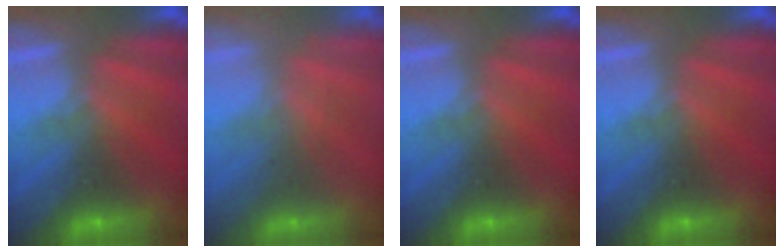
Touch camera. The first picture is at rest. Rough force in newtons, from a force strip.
{"total": 2.6}
{"total": 0.0}
{"total": 0.0}